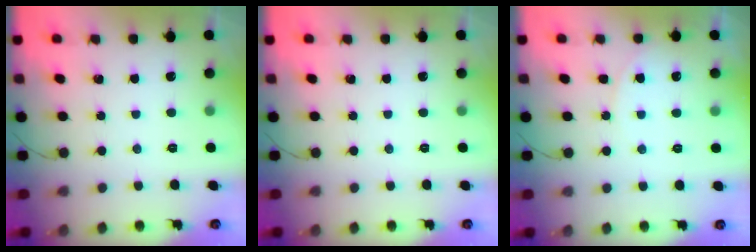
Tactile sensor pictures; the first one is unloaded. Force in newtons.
{"total": 0.0}
{"total": 5.7, "press": 5.7, "slide": 0.4}